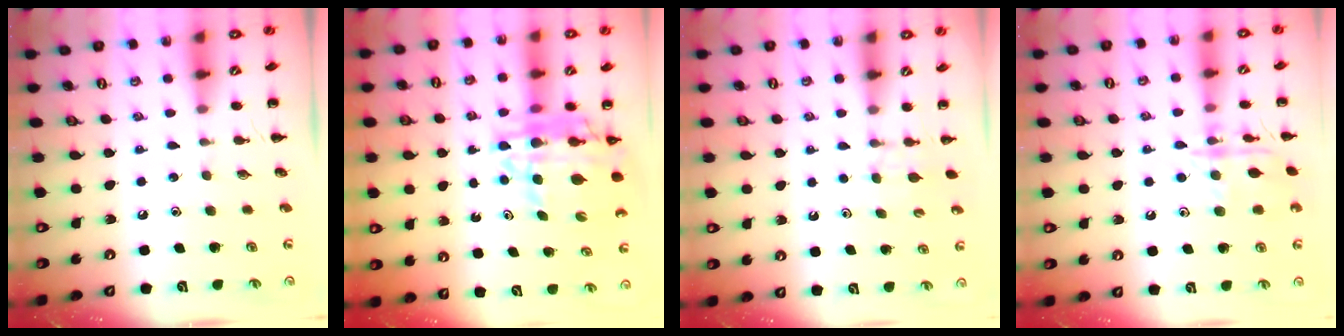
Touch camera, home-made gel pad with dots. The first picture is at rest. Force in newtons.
{"total": 11.4, "press": 10.9, "slide": 3.4}
{"total": 2.9, "press": 2.7, "slide": 1.1}
{"total": 11.9, "press": 11.9, "slide": 0.8}